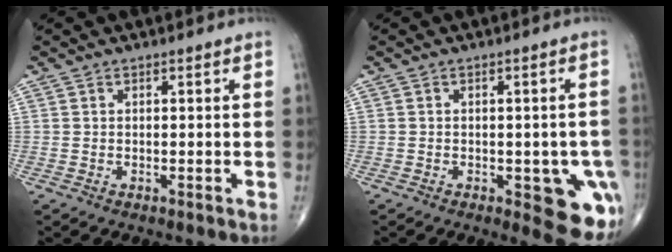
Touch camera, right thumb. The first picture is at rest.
{"total": 10.2, "force": [-3.7, 4.1, 8.5], "torque": [-0.070, -0.001, -0.038]}